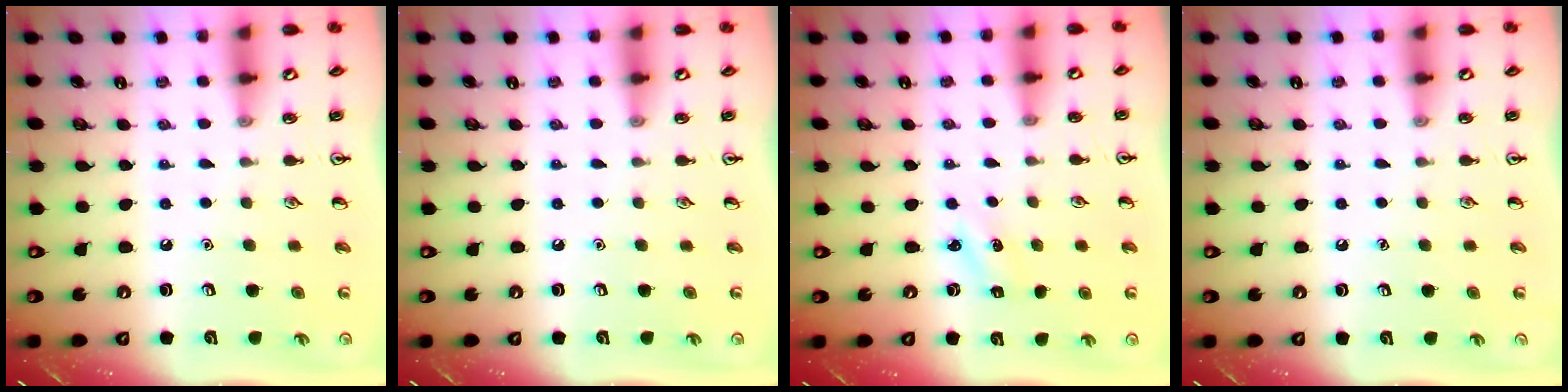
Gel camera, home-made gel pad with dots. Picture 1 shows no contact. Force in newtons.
{"total": 0.0}
{"total": 1.6, "press": 1.5, "slide": 0.6}
{"total": 0.0}